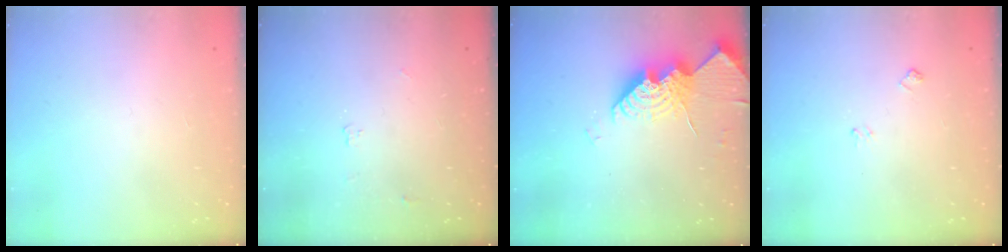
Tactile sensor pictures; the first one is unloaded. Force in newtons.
{"total": 3.2, "press": 3.2, "slide": 0.5}
{"total": 15.2, "press": 15.2, "slide": 1.5}
{"total": 4.5, "press": 4.4, "slide": 0.6}